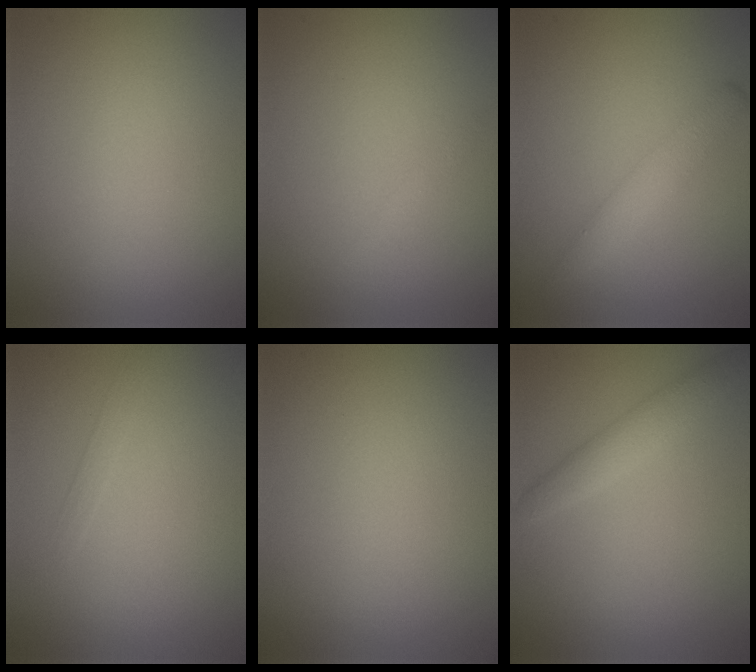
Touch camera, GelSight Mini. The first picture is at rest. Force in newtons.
{"total": 0.6, "press": 0.5, "slide": 0.1}
{"total": 2.3, "press": 2.3, "slide": 0.2}
{"total": 0.7, "press": 0.7, "slide": 0.1}
{"total": 0.0}
{"total": 2.2, "press": 2.2, "slide": 0.1}